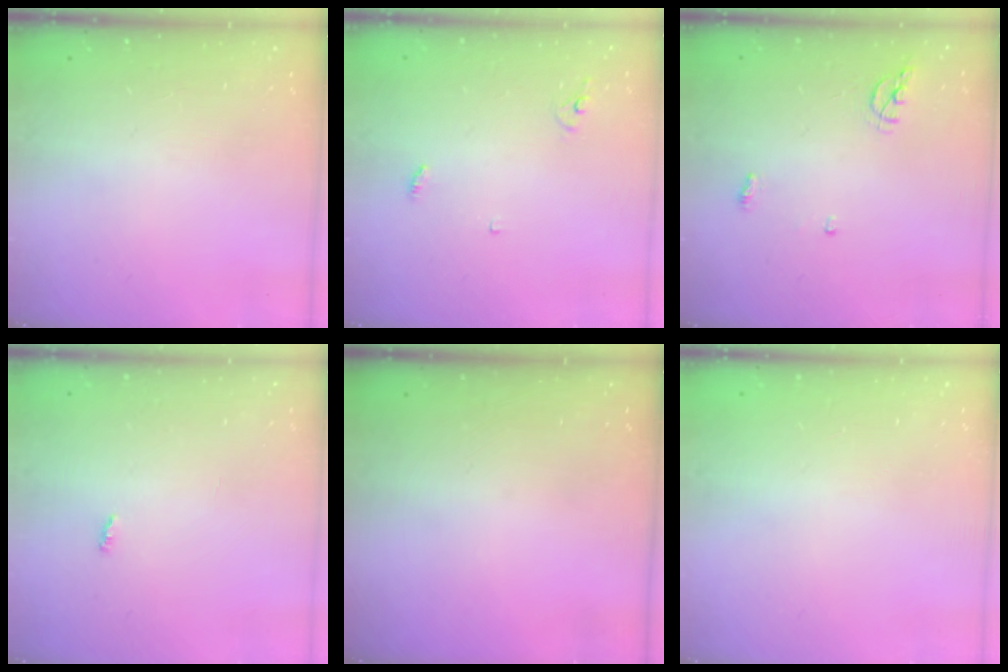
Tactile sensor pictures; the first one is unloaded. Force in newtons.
{"total": 2.9, "press": 2.9, "slide": 0.2}
{"total": 5.6, "press": 5.6, "slide": 0.7}
{"total": 1.9, "press": 1.9, "slide": 0.2}
{"total": 0.0}
{"total": 0.8, "press": 0.8, "slide": 0.1}